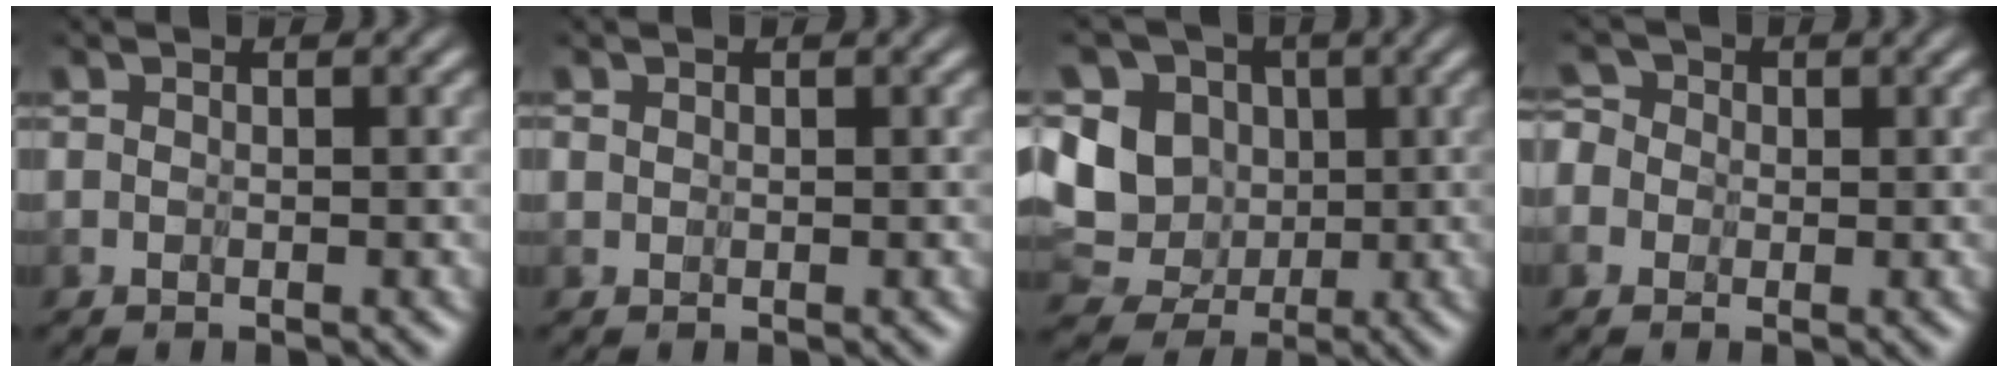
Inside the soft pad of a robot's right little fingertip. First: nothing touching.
{"total": 0.8, "force": [0.5, 0.5, 0.2], "torque": [-0.008, 0.004, -0.002]}
{"total": 7.0, "force": [1.0, 6.3, 2.9], "torque": [-0.080, 0.002, 0.008]}
{"total": 2.4, "force": [-0.3, 2.4, 0.5], "torque": [-0.026, 0.016, -0.034]}